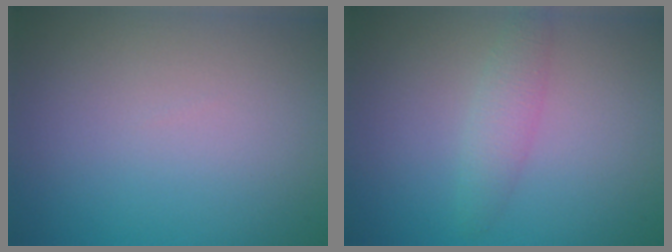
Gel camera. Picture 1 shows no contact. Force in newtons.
{"total": 2.0, "press": 2.0, "slide": 0.1}